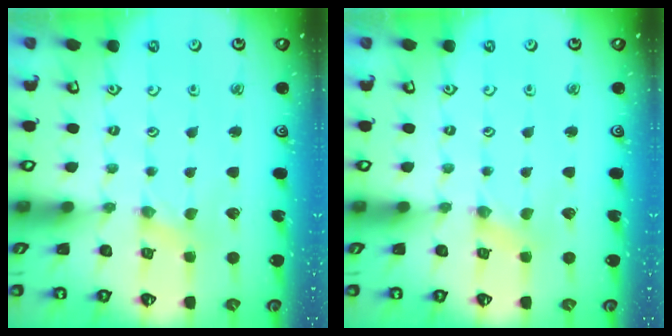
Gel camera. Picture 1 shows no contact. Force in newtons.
{"total": 0.7, "press": 0.6, "slide": 0.1}